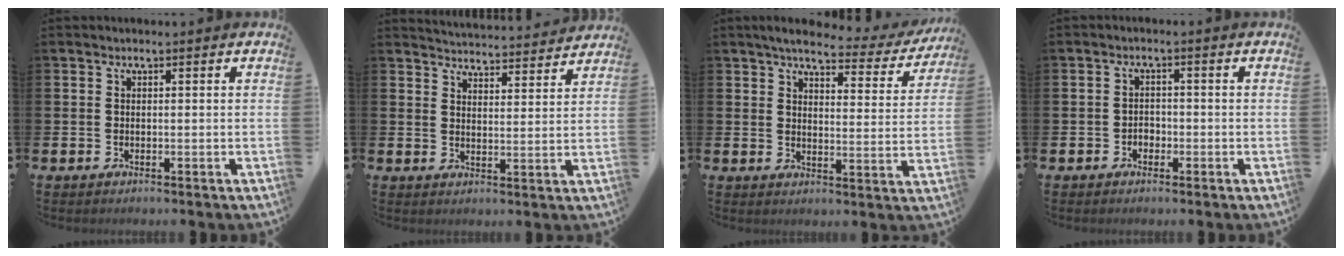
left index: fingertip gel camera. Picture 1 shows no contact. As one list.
[{"total": 4.8, "force": [4.8, 0.3, 0.0], "torque": [-0.010, -0.040, 0.085]}, {"total": 4.8, "force": [4.1, 1.2, 2.1], "torque": [-0.047, -0.026, 0.064]}, {"total": 1.6, "force": [-0.8, 1.3, 0.5], "torque": [-0.007, 0.001, -0.020]}]